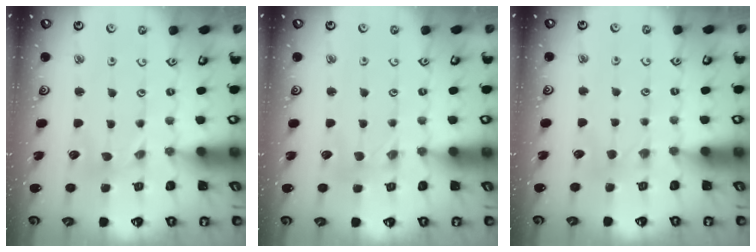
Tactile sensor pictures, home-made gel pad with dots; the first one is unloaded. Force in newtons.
{"total": 0.0}
{"total": 1.8, "press": 1.8, "slide": 0.3}